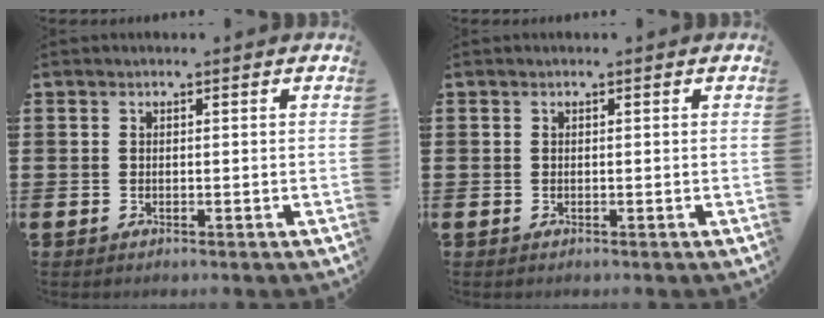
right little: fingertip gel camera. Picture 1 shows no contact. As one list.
[{"total": 0.0}]